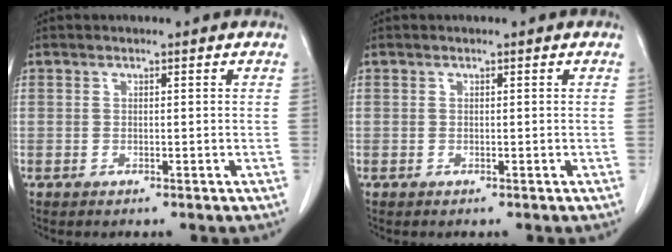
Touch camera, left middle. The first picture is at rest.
{"total": 0.0}